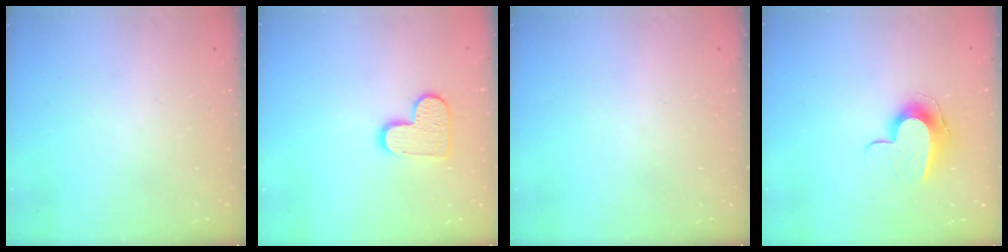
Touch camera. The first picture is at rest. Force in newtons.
{"total": 10.1, "press": 10.1, "slide": 0.3}
{"total": 0.0}
{"total": 9.6, "press": 9.6, "slide": 0.1}